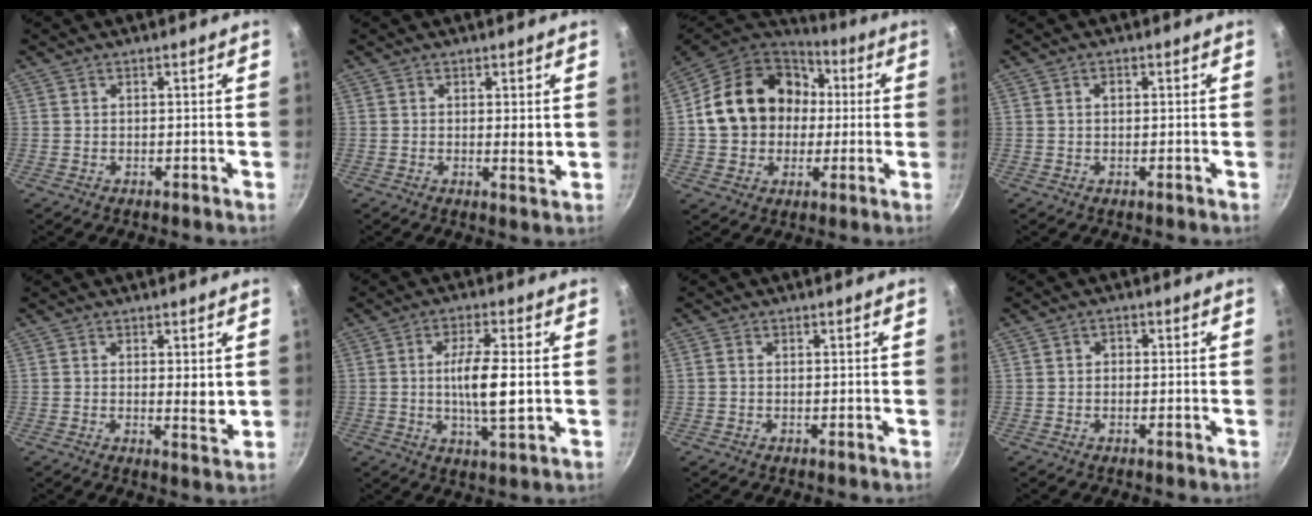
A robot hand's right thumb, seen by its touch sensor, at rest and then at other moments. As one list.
[{"total": 2.5, "force": [0.4, 0.7, 2.3], "torque": [-0.037, -0.007, 0.006]}, {"total": 20.4, "force": [1.9, 16.7, 11.5], "torque": [-0.181, 0.041, 0.029]}, {"total": 1.3, "force": [0.3, 0.9, 1.0], "torque": [-0.014, 0.004, 0.003]}, {"total": 3.6, "force": [0.6, 1.1, 3.4], "torque": [-0.051, -0.014, 0.010]}, {"total": 9.1, "force": [-0.1, 2.2, 8.9], "torque": [-0.167, 0.000, -0.003]}, {"total": 0.7, "force": [-0.1, 0.5, 0.4], "torque": [-0.007, 0.004, -0.003]}, {"total": 1.4, "force": [-0.2, 1.1, 0.7], "torque": [-0.011, 0.006, -0.005]}]